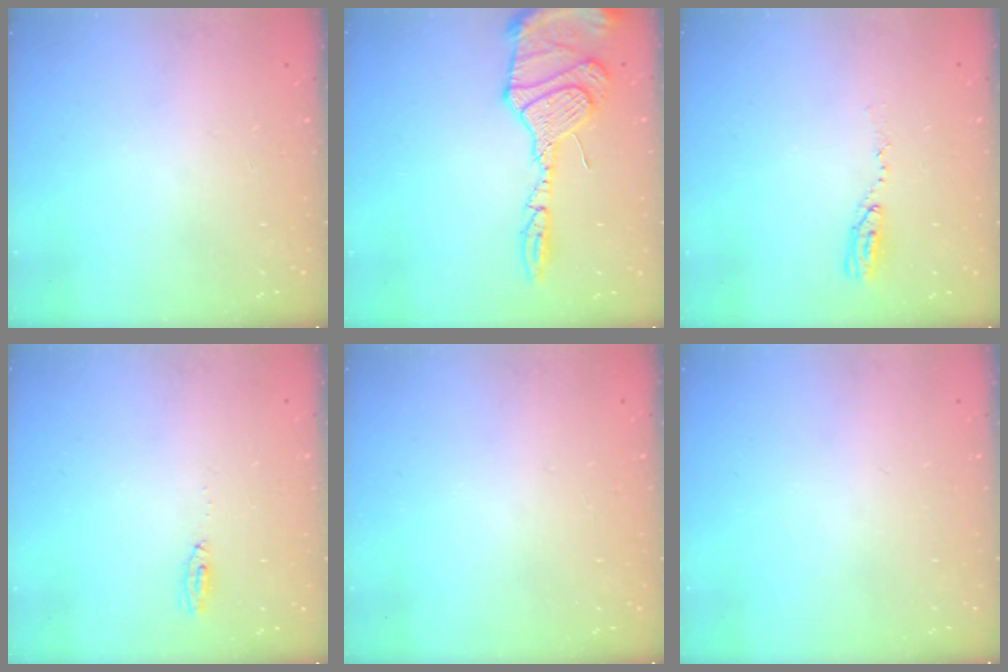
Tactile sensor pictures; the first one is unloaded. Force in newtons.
{"total": 18.6, "press": 18.4, "slide": 3.1}
{"total": 4.8, "press": 4.7, "slide": 0.4}
{"total": 4.8, "press": 2.7, "slide": 4.0}
{"total": 0.0}
{"total": 0.0}